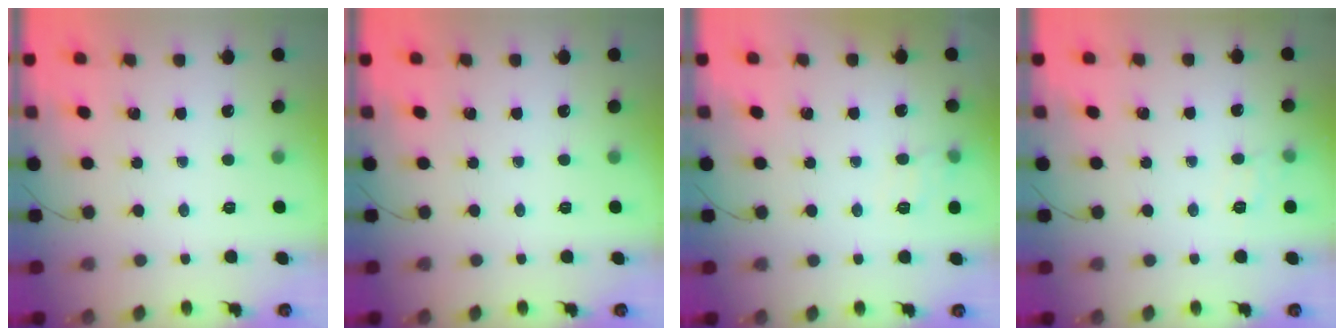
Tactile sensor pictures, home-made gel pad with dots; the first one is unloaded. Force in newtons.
{"total": 0.0}
{"total": 5.2, "press": 4.8, "slide": 1.8}
{"total": 5.8, "press": 5.7, "slide": 1.3}